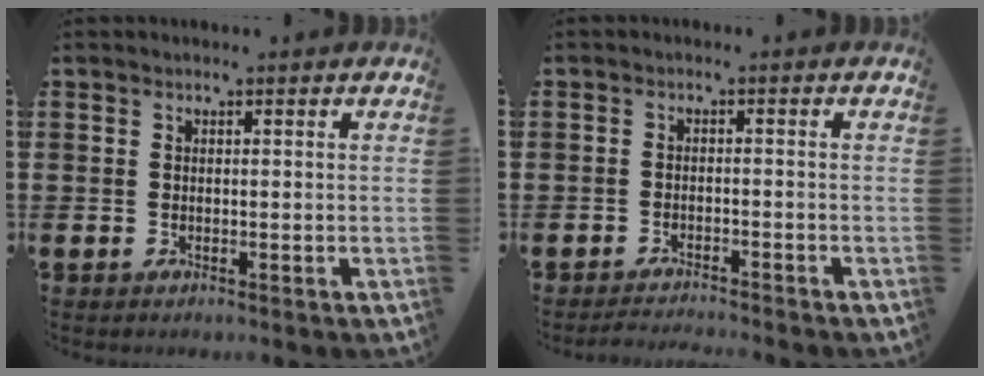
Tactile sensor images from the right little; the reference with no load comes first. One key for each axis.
{"total": 1.6, "fx": -1.6, "fy": -0.2, "fz": 0.3, "tx": -0.006, "ty": 0.004, "tz": -0.031}